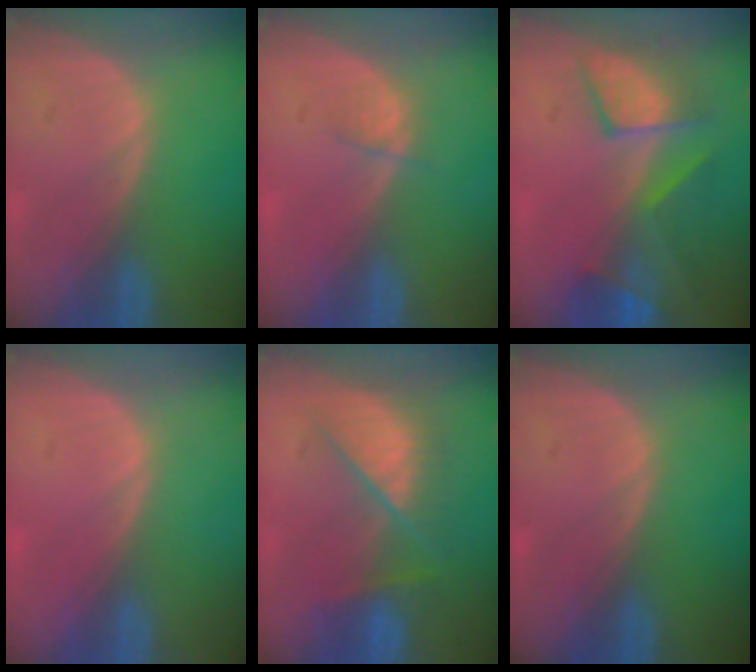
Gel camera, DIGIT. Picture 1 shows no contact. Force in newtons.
{"total": 1.4, "press": 1.3, "slide": 0.6}
{"total": 8.3, "press": 7.9, "slide": 2.5}
{"total": 0.6, "press": 0.0, "slide": 0.6}
{"total": 7.2, "press": 7.2, "slide": 0.5}
{"total": 0.0}